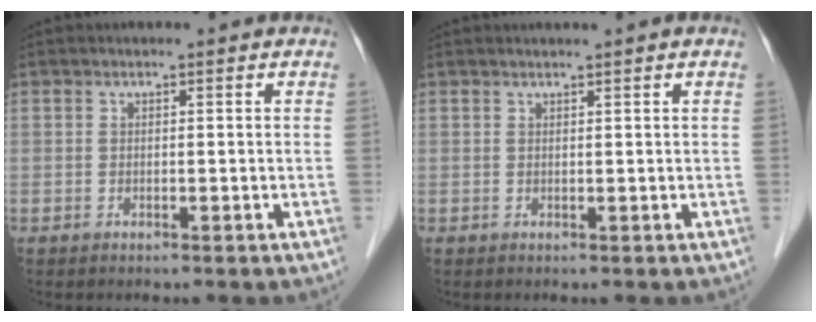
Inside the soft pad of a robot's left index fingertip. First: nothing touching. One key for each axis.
{"total": 1.4, "fx": 1.2, "fy": -0.3, "fz": 0.7, "tx": -0.005, "ty": 0.010, "tz": 0.025}